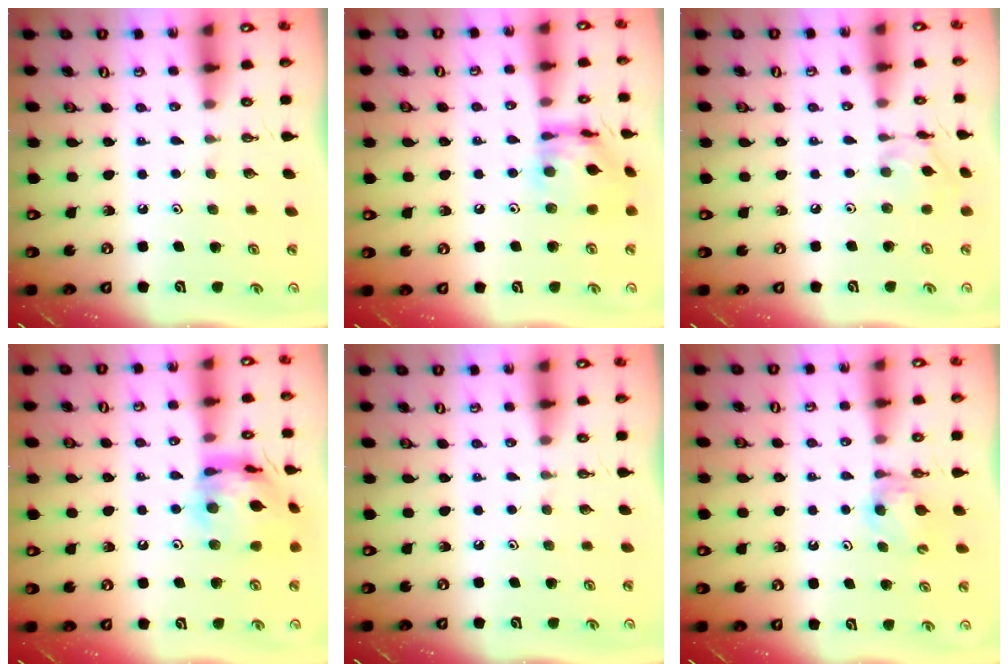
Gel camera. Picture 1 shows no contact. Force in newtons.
{"total": 12.6, "press": 12.6, "slide": 1.2}
{"total": 7.7, "press": 7.7, "slide": 0.4}
{"total": 15.6, "press": 15.5, "slide": 1.8}
{"total": 0.0}
{"total": 5.1, "press": 5.0, "slide": 0.6}